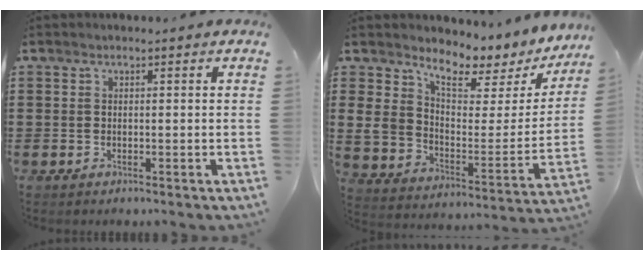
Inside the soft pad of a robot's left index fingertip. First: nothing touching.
{"total": 5.9, "force": [4.7, 3.2, 1.6], "torque": [-0.054, -0.038, 0.079]}